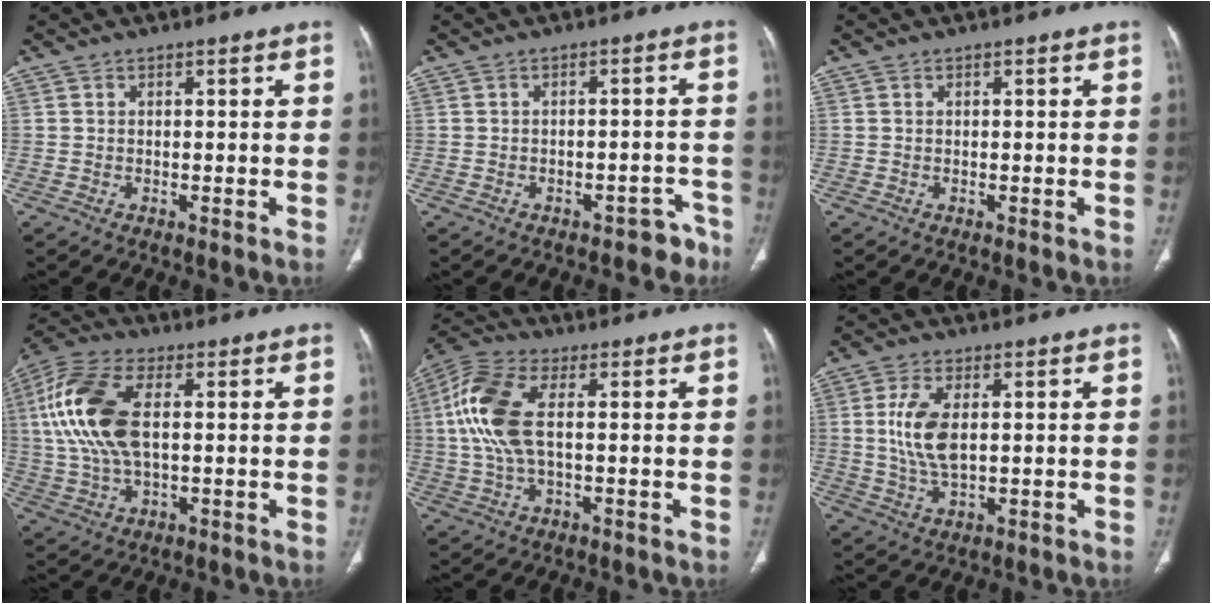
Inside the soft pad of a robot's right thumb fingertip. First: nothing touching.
{"total": 4.8, "force": [-3.7, 2.7, 1.3], "torque": [0.006, 0.037, -0.042]}
{"total": 0.0}
{"total": 16.0, "force": [2.4, 8.1, 13.6], "torque": [-0.306, 0.013, 0.045]}
{"total": 12.3, "force": [1.5, 5.6, 10.8], "torque": [-0.258, 0.018, 0.027]}
{"total": 10.1, "force": [0.6, 4.9, 8.8], "torque": [-0.192, -0.001, 0.015]}